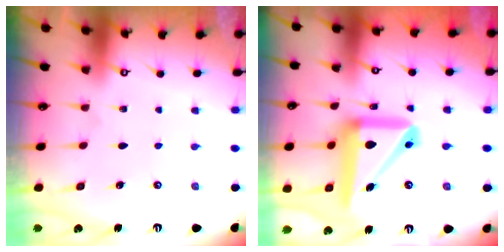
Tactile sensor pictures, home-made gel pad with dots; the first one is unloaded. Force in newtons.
{"total": 17.2, "press": 17.0, "slide": 2.7}